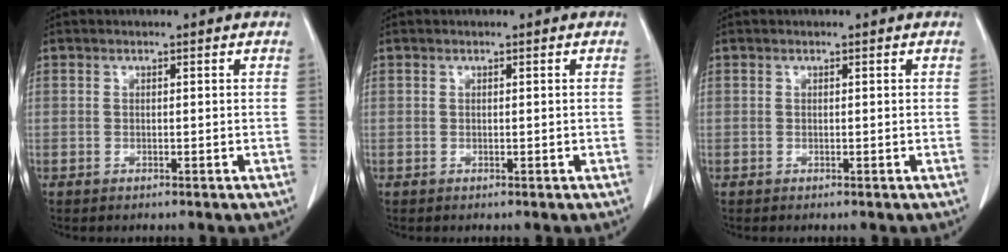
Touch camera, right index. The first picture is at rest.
{"total": 0.0}
{"total": 0.0}